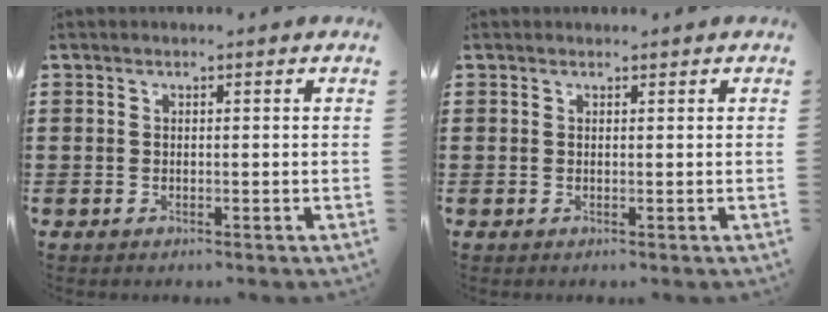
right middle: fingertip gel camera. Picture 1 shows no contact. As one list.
[{"total": 0.6, "force": [0.4, 0.4, -0.1], "torque": [0.007, -0.004, 0.007]}]